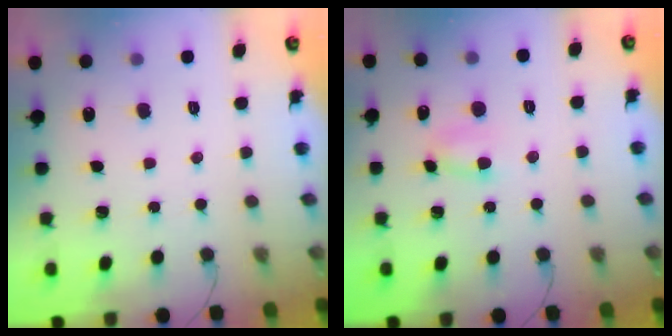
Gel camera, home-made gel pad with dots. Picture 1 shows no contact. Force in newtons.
{"total": 3.9, "press": 3.8, "slide": 1.1}